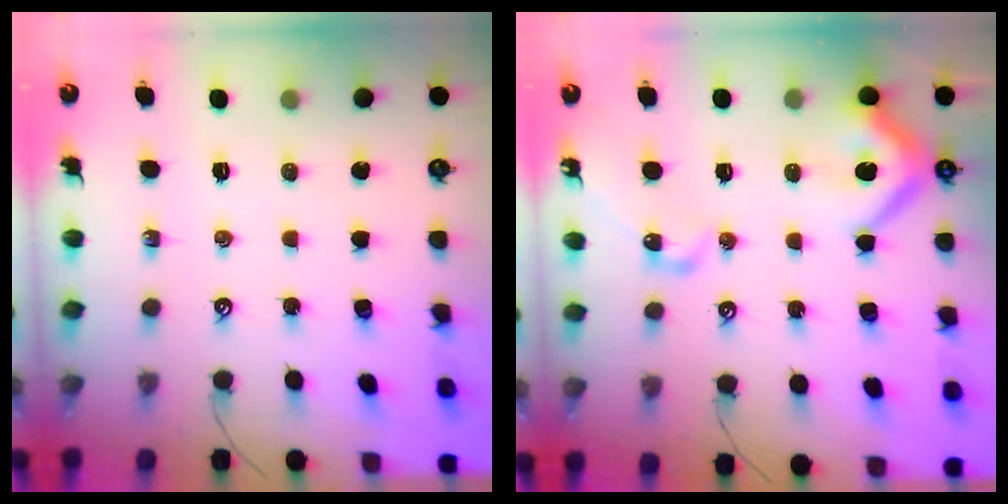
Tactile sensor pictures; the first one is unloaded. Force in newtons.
{"total": 13.7, "press": 13.7, "slide": 1.5}